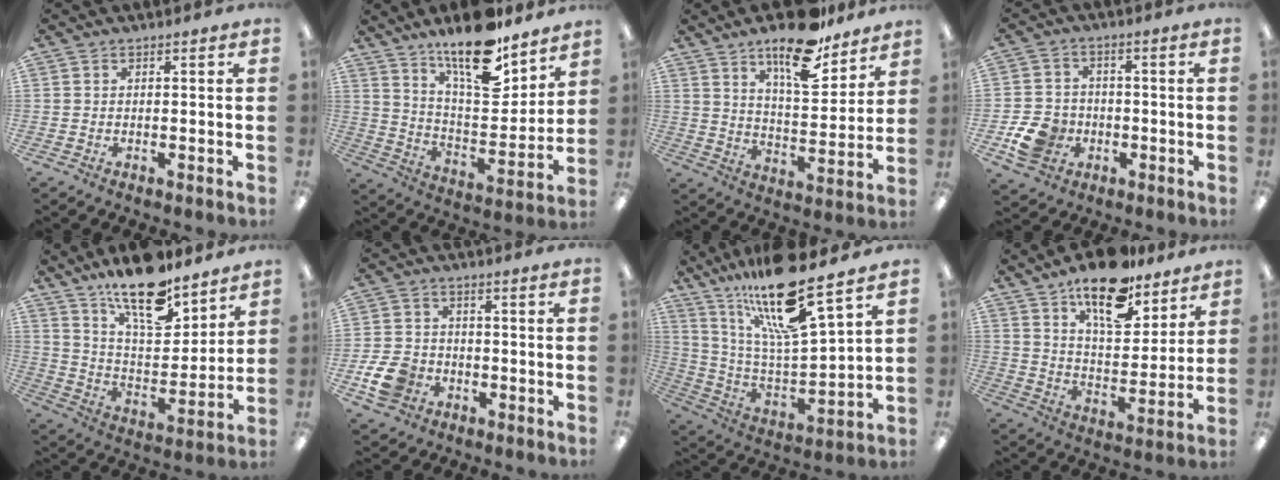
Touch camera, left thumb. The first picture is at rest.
{"total": 18.0, "force": [13.7, 6.2, 9.9], "torque": [-0.158, -0.096, 0.233]}
{"total": 16.6, "force": [12.3, 5.9, 9.4], "torque": [-0.144, -0.070, 0.207]}
{"total": 8.7, "force": [-2.9, 7.2, 3.9], "torque": [-0.087, 0.018, -0.050]}
{"total": 17.4, "force": [13.4, 6.2, 9.1], "torque": [-0.160, -0.083, 0.232]}
{"total": 8.3, "force": [-3.2, 6.3, 4.2], "torque": [-0.090, 0.015, -0.058]}
{"total": 20.9, "force": [16.0, 3.4, 12.9], "torque": [-0.238, -0.097, 0.264]}
{"total": 17.6, "force": [13.1, 7.3, 9.3], "torque": [-0.139, -0.077, 0.223]}